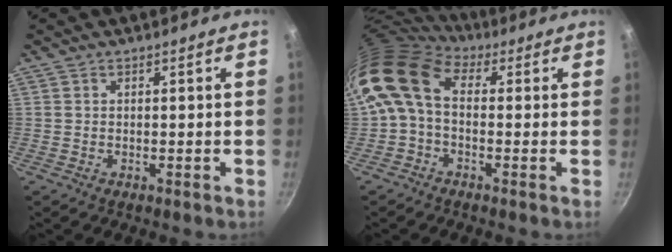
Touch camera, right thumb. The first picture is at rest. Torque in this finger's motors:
{"motor_torque": [0.81, 3.62, 0.96, -0.67, 0.27]}